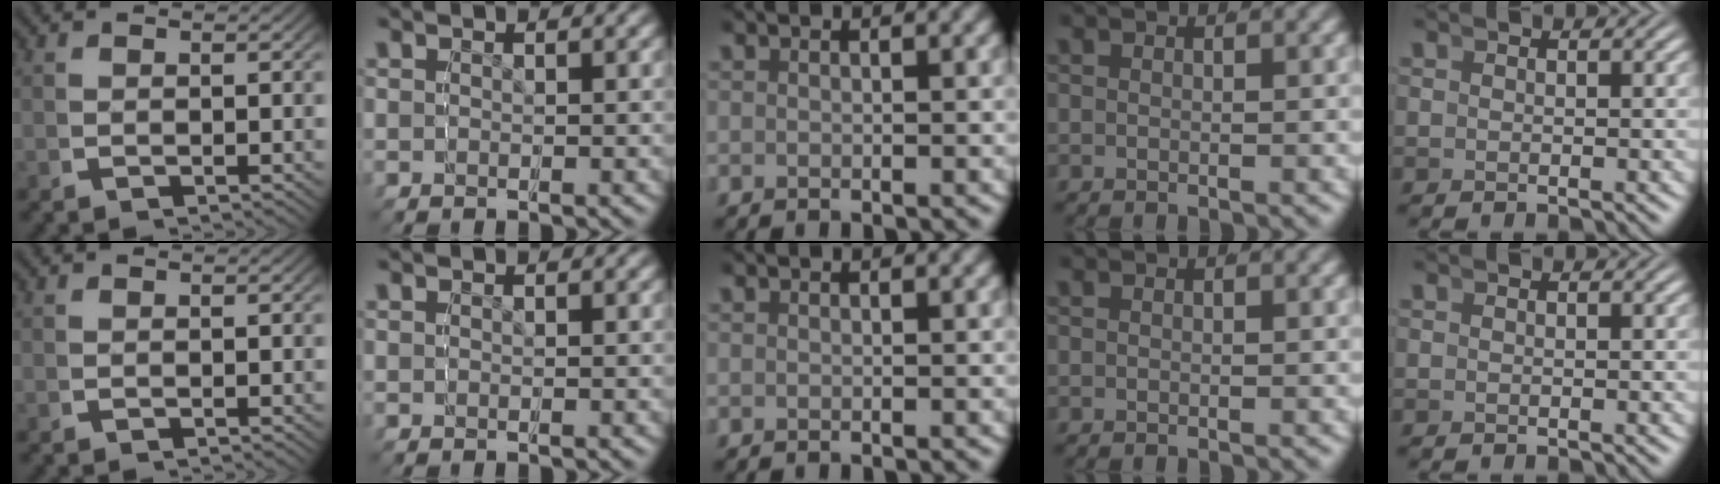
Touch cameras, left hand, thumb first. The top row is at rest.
{}